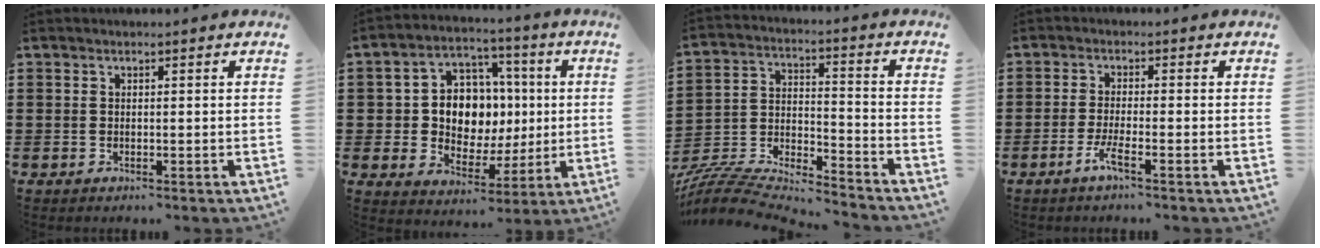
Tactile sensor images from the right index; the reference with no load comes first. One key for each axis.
{"total": 8.9, "fx": 0.6, "fy": 7.6, "fz": 4.5, "tx": -0.102, "ty": 0.015, "tz": 0.015}
{"total": 6.6, "fx": -6.3, "fy": 1.1, "fz": 1.7, "tx": -0.045, "ty": -0.006, "tz": -0.132}
{"total": 3.7, "fx": -2.0, "fy": 0.5, "fz": 3.1, "tx": -0.072, "ty": -0.008, "tz": -0.041}